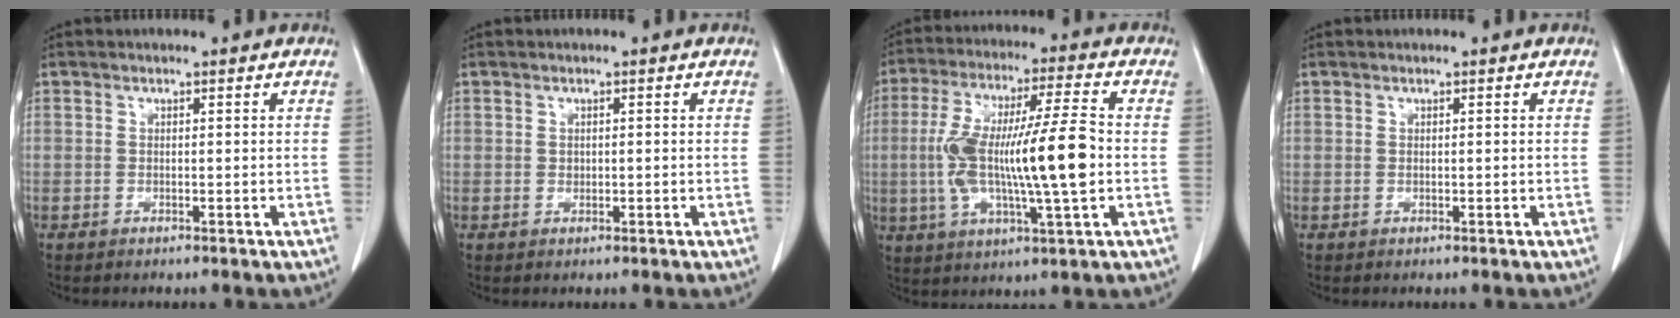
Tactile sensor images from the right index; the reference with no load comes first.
{"total": 1.1, "force": [0.0, 0.9, 0.6], "torque": [-0.014, 0.005, 0.002]}
{"total": 17.0, "force": [-1.3, 2.3, 16.8], "torque": [-0.319, 0.013, -0.021]}
{"total": 0.0}